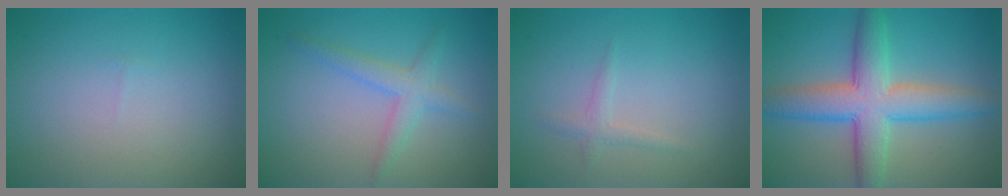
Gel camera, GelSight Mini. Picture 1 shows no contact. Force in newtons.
{"total": 2.4, "press": 2.4, "slide": 0.1}
{"total": 1.1, "press": 1.0, "slide": 0.1}
{"total": 7.3, "press": 7.3, "slide": 0.2}